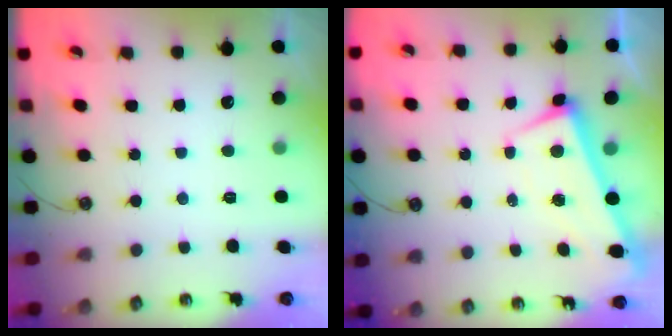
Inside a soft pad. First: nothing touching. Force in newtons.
{"total": 1.5, "press": 0.6, "slide": 1.4}